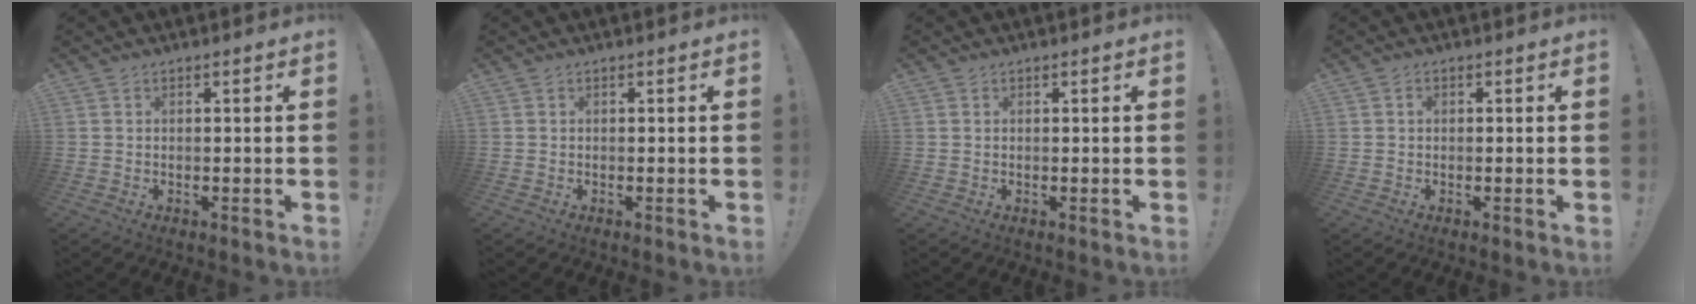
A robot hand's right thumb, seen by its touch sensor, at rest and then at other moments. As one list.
[{"total": 0.0}, {"total": 0.8, "force": [0.6, 0.5, -0.2], "torque": [0.010, -0.001, 0.009]}, {"total": 0.6, "force": [-0.3, 0.4, 0.4], "torque": [-0.006, 0.005, -0.008]}]